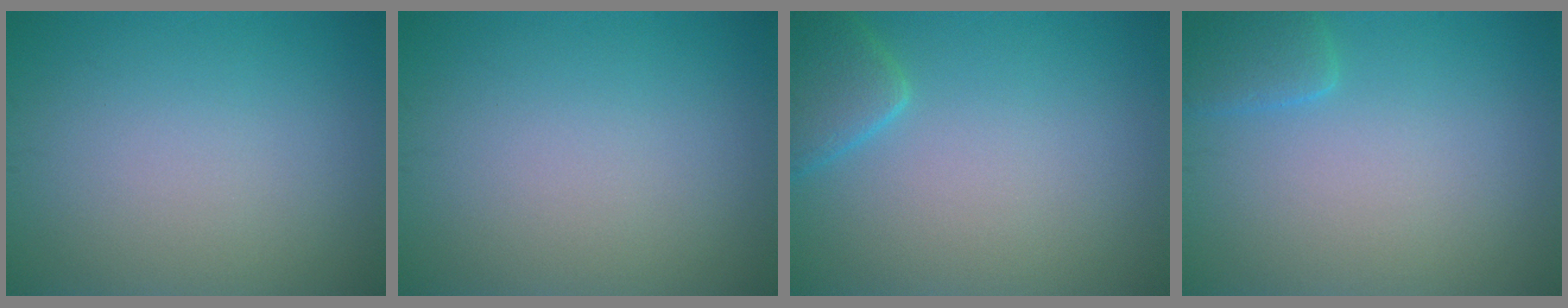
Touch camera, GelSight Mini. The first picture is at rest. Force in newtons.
{"total": 0.0}
{"total": 2.4, "press": 2.4, "slide": 0.3}
{"total": 1.9, "press": 1.9, "slide": 0.3}